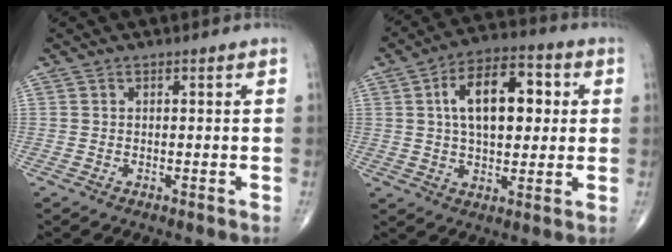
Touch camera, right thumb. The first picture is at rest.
{"total": 15.1, "force": [3.0, 8.2, 12.3], "torque": [-0.175, 0.014, 0.045]}